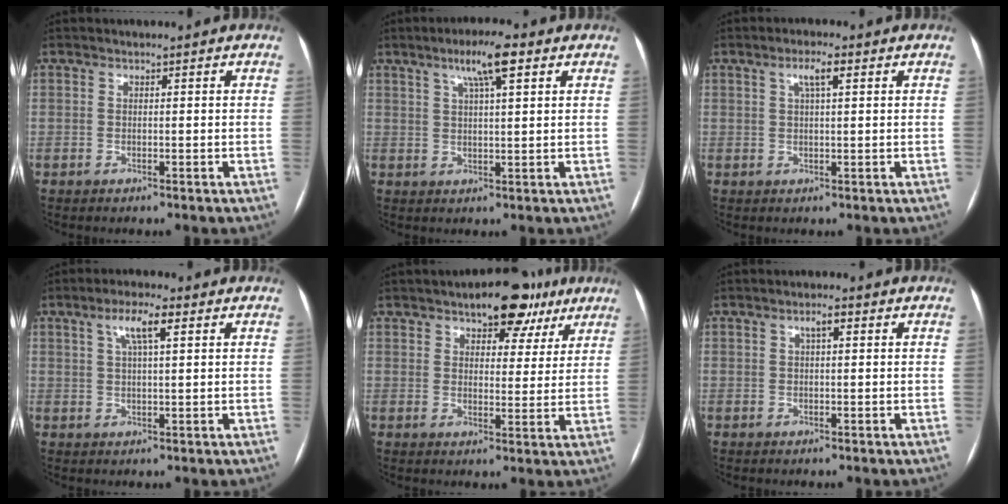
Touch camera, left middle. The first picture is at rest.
{"total": 6.4, "force": [3.4, 0.7, 5.4], "torque": [-0.097, 0.014, 0.057]}
{"total": 3.1, "force": [1.3, 0.5, 2.8], "torque": [-0.055, 0.008, 0.023]}
{"total": 5.0, "force": [2.2, 0.8, 4.4], "torque": [-0.087, 0.012, 0.040]}
{"total": 8.8, "force": [5.7, 4.6, 5.0], "torque": [-0.049, 0.020, 0.076]}
{"total": 1.7, "force": [0.6, 0.4, 1.6], "torque": [-0.027, 0.007, 0.009]}